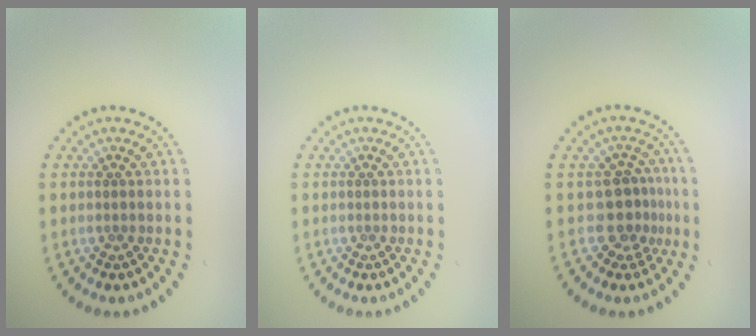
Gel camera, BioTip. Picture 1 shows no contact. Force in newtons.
{"total": 0.0}
{"total": 2.8, "press": 2.1, "slide": 1.8}